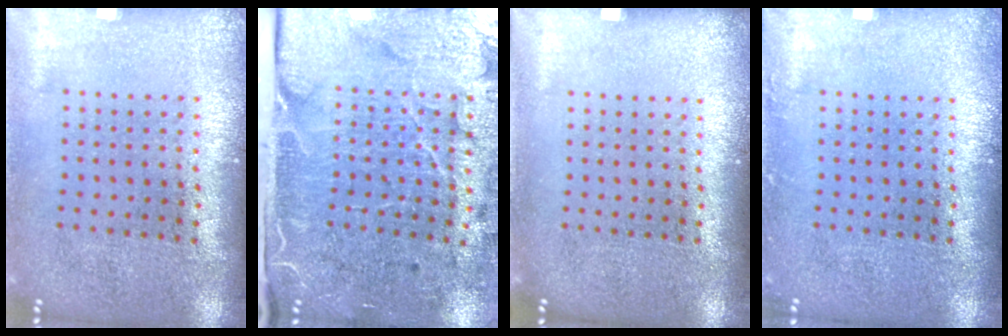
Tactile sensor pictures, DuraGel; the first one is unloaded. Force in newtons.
{"total": 5.1, "press": 4.0, "slide": 3.1}
{"total": 0.0}
{"total": 0.7, "press": 0.7, "slide": 0.1}